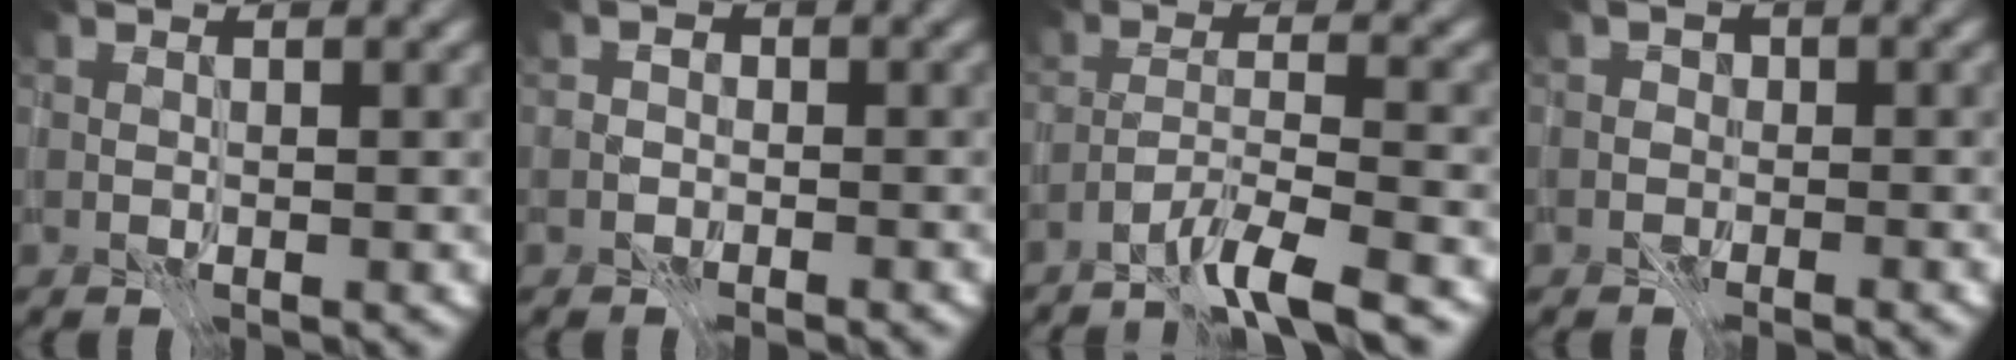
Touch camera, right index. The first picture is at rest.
{"total": 1.4, "force": [-1.1, 0.9, -0.1], "torque": [0.011, 0.008, -0.019]}
{"total": 4.8, "force": [-4.0, 0.1, 2.6], "torque": [-0.041, 0.009, -0.080]}
{"total": 1.4, "force": [-1.1, 0.8, -0.1], "torque": [0.009, 0.005, -0.022]}